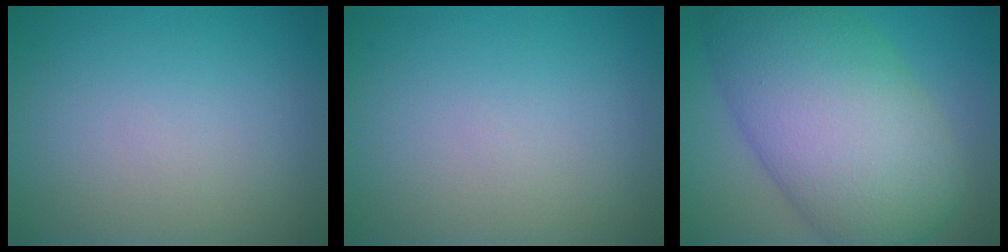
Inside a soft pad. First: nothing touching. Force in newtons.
{"total": 0.0}
{"total": 13.1, "press": 13.1, "slide": 0.4}